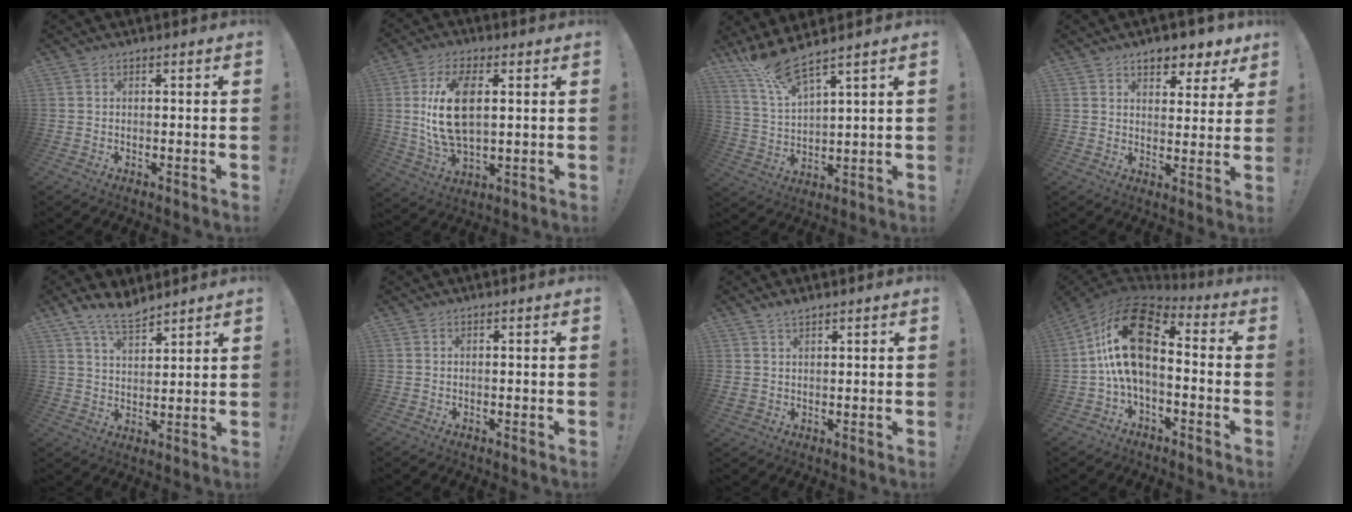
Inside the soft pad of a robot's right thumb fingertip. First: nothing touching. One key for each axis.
{"total": 14.9, "fx": 2.2, "fy": 7.9, "fz": 12.4, "tx": -0.235, "ty": -0.003, "tz": 0.038}
{"total": 9.6, "fx": 8.1, "fy": 1.1, "fz": 5.0, "tx": -0.103, "ty": -0.045, "tz": 0.145}
{"total": 7.5, "fx": 5.6, "fy": 3.8, "fz": 3.3, "tx": -0.036, "ty": -0.037, "tz": 0.101}
{"total": 8.4, "fx": 6.9, "fy": 3.2, "fz": 3.7, "tx": -0.074, "ty": -0.035, "tz": 0.132}
{"total": 0.0}
{"total": 3.7, "fx": 2.8, "fy": 2.0, "fz": 1.4, "tx": -0.023, "ty": -0.016, "tz": 0.052}
{"total": 18.6, "fx": 2.5, "fy": 10.5, "fz": 15.2, "tx": -0.294, "ty": 0.003, "tz": 0.047}